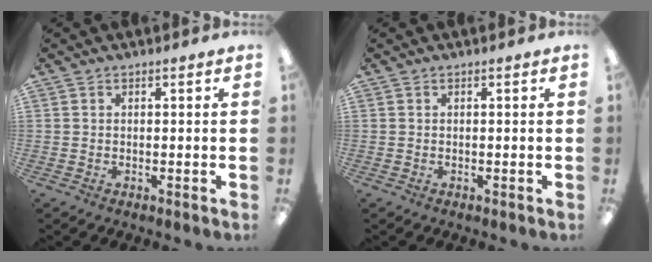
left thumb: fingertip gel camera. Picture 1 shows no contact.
{"total": 0.0}